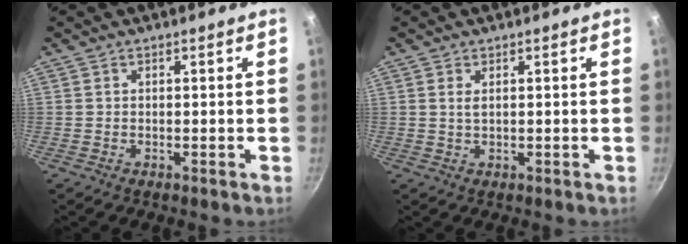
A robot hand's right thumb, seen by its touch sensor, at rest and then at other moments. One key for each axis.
{"total": 1.3, "fx": 0.4, "fy": 0.6, "fz": 1.1, "tx": -0.021, "ty": -0.001, "tz": 0.008}